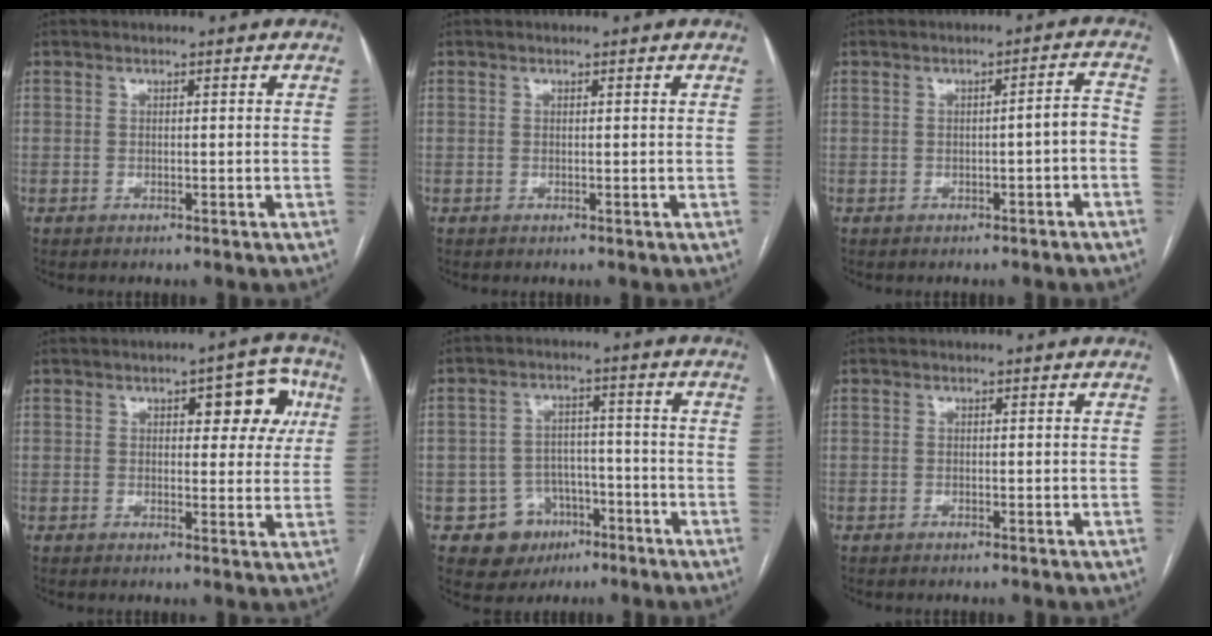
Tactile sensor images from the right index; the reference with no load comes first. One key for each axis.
{"total": 0.0}
{"total": 2.9, "fx": -1.0, "fy": 0.3, "fz": 2.7, "tx": -0.031, "ty": 0.010, "tz": -0.015}
{"total": 7.7, "fx": 2.8, "fy": 3.3, "fz": 6.4, "tx": -0.061, "ty": 0.022, "tz": 0.030}
{"total": 7.6, "fx": -3.6, "fy": 6.5, "fz": 1.2, "tx": -0.011, "ty": 0.014, "tz": -0.046}
{"total": 0.0}